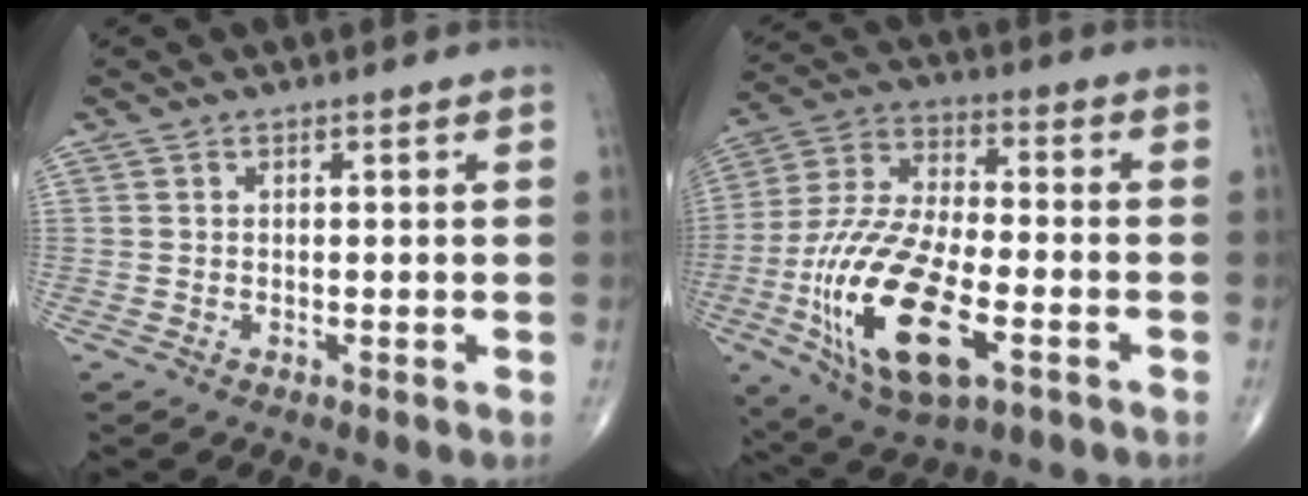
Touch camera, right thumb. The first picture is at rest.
{"total": 21.8, "force": [-7.2, 9.5, 18.3], "torque": [-0.367, 0.013, -0.120]}